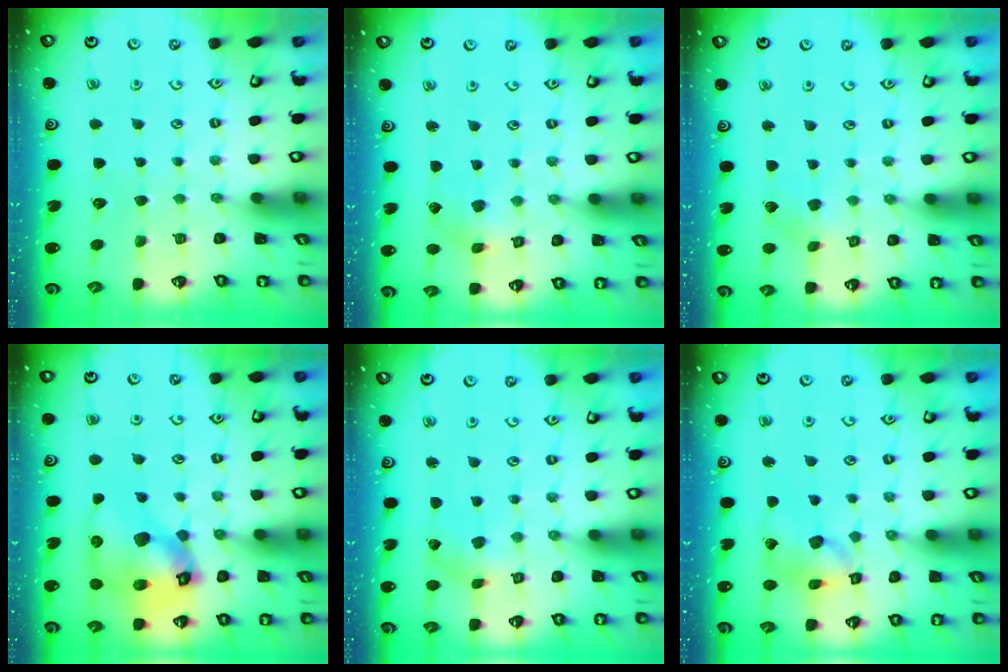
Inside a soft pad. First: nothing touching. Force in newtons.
{"total": 2.1, "press": 2.1, "slide": 0.3}
{"total": 3.0, "press": 2.9, "slide": 0.7}
{"total": 18.4, "press": 18.2, "slide": 2.5}
{"total": 1.3, "press": 1.2, "slide": 0.3}
{"total": 13.6, "press": 13.4, "slide": 1.9}